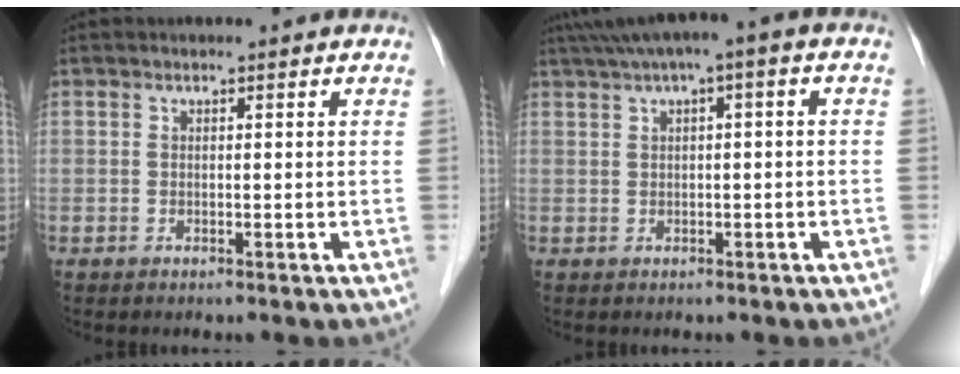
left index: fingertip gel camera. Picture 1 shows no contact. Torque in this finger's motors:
{"motor_torque": [-0.22, -0.28, 0.01, 0.14]}